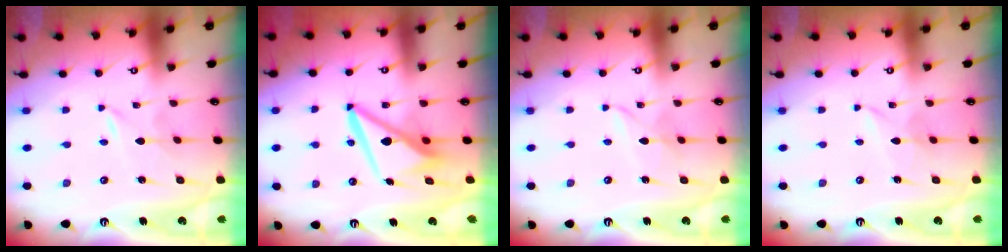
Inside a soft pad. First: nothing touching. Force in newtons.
{"total": 10.2, "press": 10.0, "slide": 1.6}
{"total": 3.5, "press": 3.5, "slide": 0.2}
{"total": 2.3, "press": 2.3, "slide": 0.3}